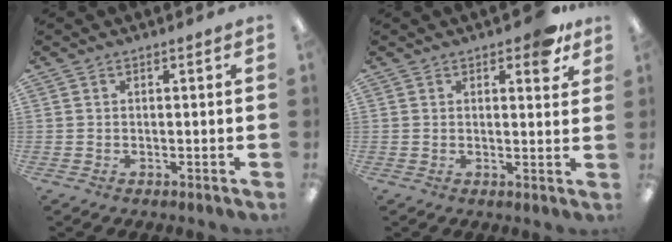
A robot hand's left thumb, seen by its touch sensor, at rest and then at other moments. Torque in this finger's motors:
{"motor_torque": [0.71, 0.40, 0.66, -0.54, 0.03]}